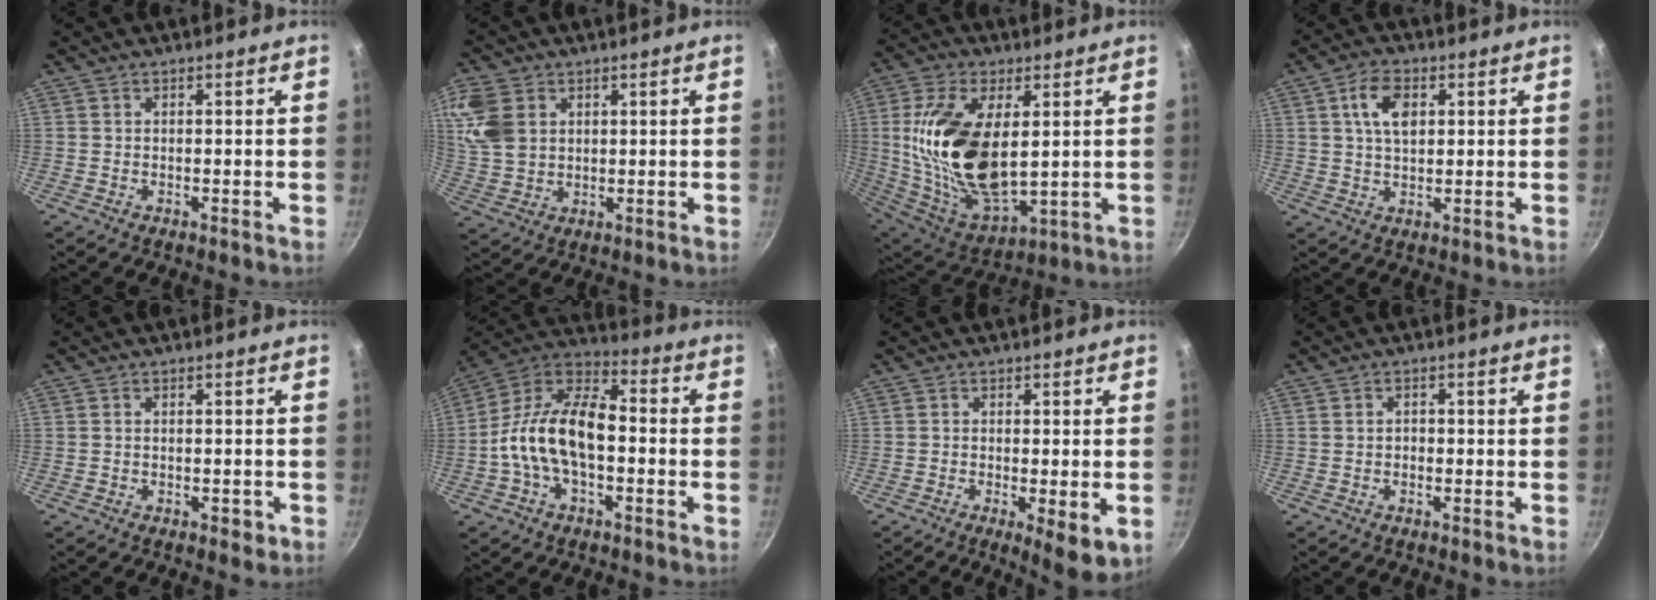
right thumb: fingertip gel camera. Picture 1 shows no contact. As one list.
[{"total": 10.1, "force": [3.3, 7.3, 6.1], "torque": [-0.127, -0.003, 0.071]}, {"total": 22.4, "force": [2.7, 11.2, 19.2], "torque": [-0.370, -0.021, 0.064]}, {"total": 7.1, "force": [2.2, 4.1, 5.4], "torque": [-0.089, -0.001, 0.040]}, {"total": 1.9, "force": [-0.8, 1.0, 1.3], "torque": [-0.015, 0.003, -0.011]}, {"total": 16.8, "force": [-2.0, 9.4, 13.8], "torque": [-0.255, 0.045, -0.043]}, {"total": 7.4, "force": [-2.3, 2.0, 6.8], "torque": [-0.101, -0.017, -0.033]}, {"total": 1.1, "force": [-0.3, 0.9, 0.6], "torque": [-0.003, 0.004, -0.007]}]